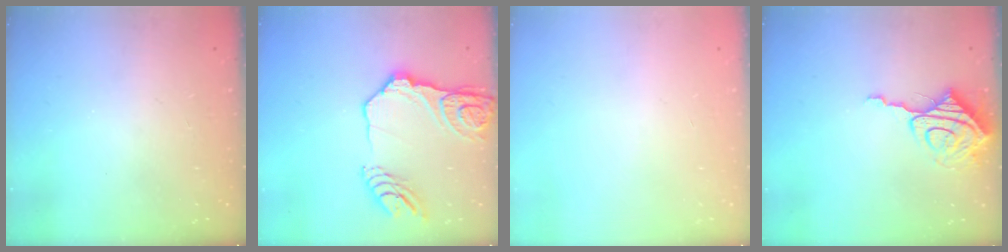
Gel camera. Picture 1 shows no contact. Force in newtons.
{"total": 18.3, "press": 18.2, "slide": 1.9}
{"total": 0.0}
{"total": 9.6, "press": 9.6, "slide": 0.5}